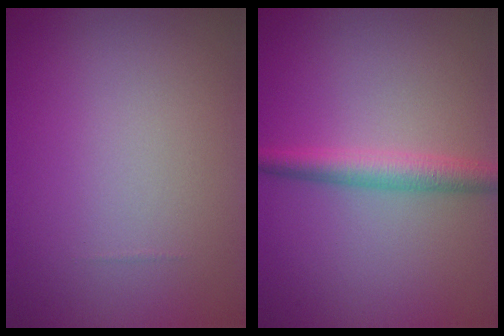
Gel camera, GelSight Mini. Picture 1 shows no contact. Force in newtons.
{"total": 2.9, "press": 2.9, "slide": 0.1}